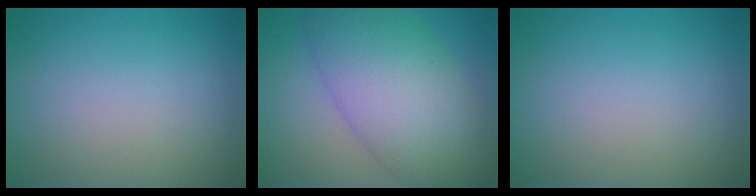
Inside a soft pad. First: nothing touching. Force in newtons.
{"total": 9.9, "press": 9.9, "slide": 0.1}
{"total": 0.0}